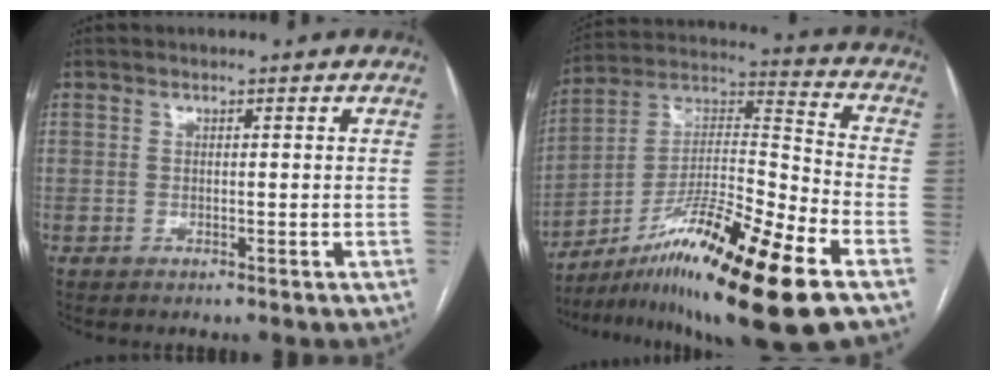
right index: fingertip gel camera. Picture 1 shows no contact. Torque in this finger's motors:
{"motor_torque": [1.12, -1.02, 0.55, 0.21]}